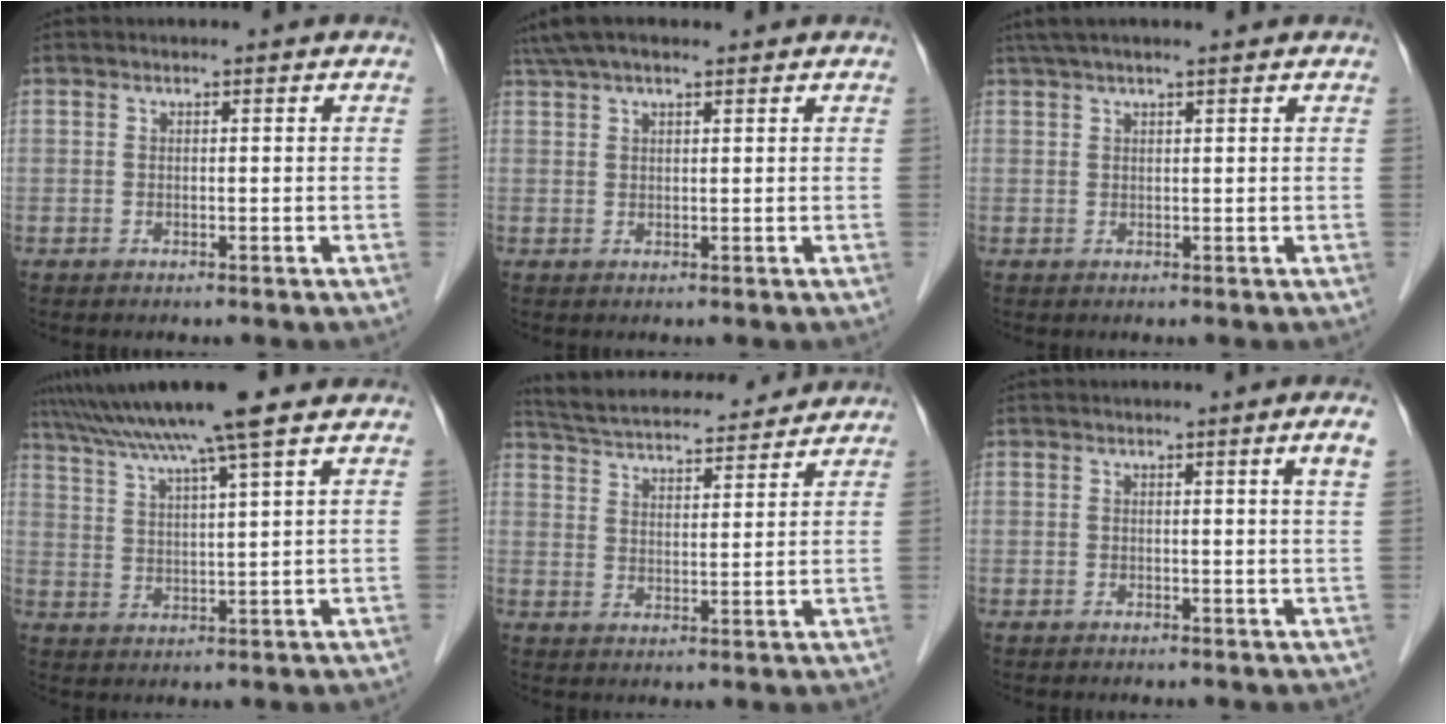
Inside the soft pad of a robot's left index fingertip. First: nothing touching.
{"total": 7.0, "force": [5.5, 1.6, 4.0], "torque": [-0.074, 0.044, 0.099]}
{"total": 6.9, "force": [5.6, 0.4, 4.0], "torque": [-0.064, 0.038, 0.087]}
{"total": 11.3, "force": [9.1, -1.4, 6.5], "torque": [-0.117, 0.020, 0.145]}
{"total": 17.9, "force": [16.6, 3.2, 6.0], "torque": [-0.107, 0.033, 0.246]}
{"total": 2.0, "force": [0.9, -0.7, 1.7], "torque": [-0.024, -0.007, 0.015]}